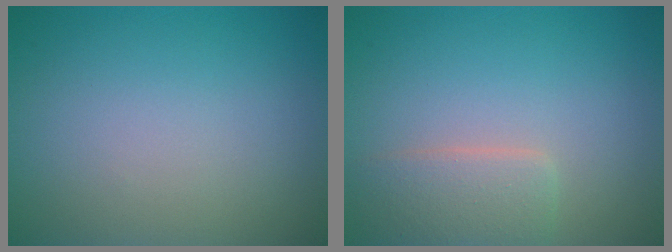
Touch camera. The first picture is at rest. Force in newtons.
{"total": 2.8, "press": 2.8, "slide": 0.2}